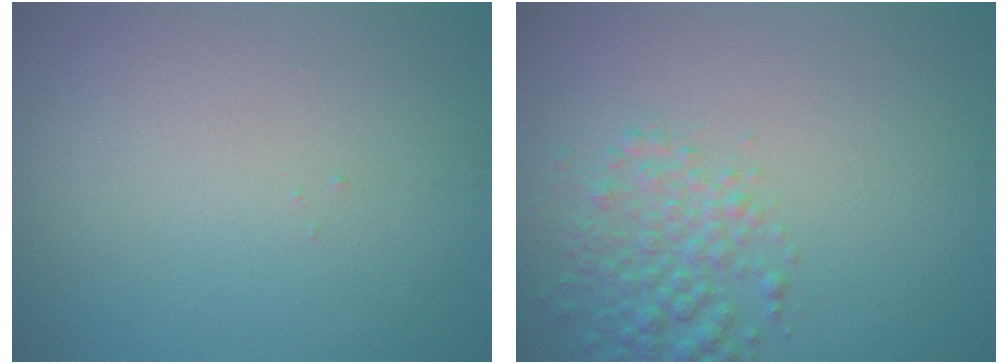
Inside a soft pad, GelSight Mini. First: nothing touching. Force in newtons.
{"total": 3.4, "press": 3.4, "slide": 0.1}